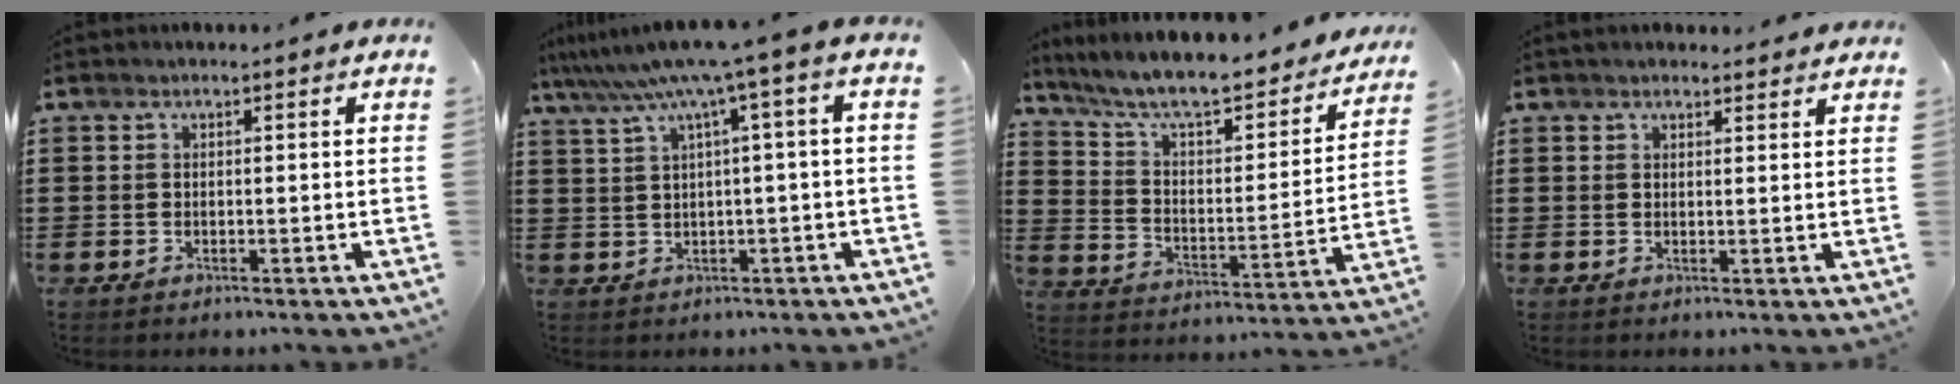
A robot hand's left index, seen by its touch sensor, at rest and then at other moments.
{"total": 6.2, "force": [1.9, -0.6, 5.8], "torque": [-0.116, -0.020, 0.027]}
{"total": 7.8, "force": [6.8, 0.9, 3.7], "torque": [-0.101, -0.052, 0.113]}
{"total": 1.6, "force": [1.5, 0.3, 0.3], "torque": [-0.008, 0.004, 0.030]}